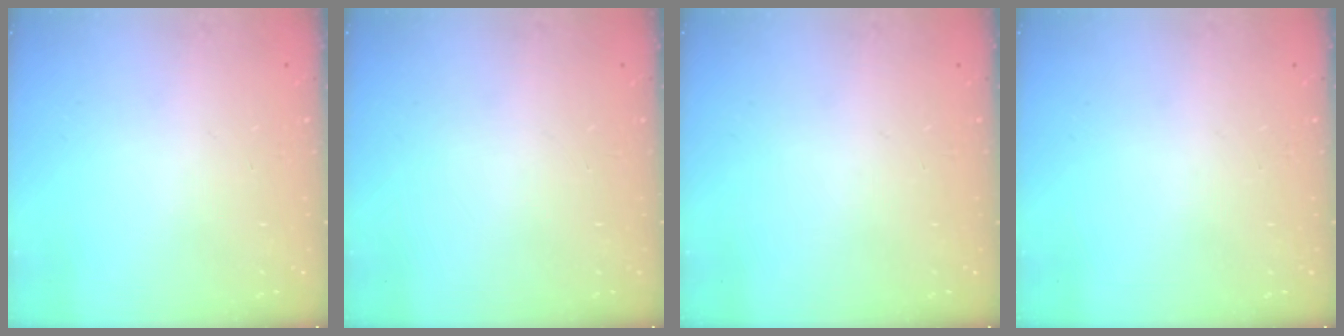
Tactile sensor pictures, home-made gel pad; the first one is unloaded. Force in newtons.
{"total": 0.0}
{"total": 0.0}
{"total": 0.0}